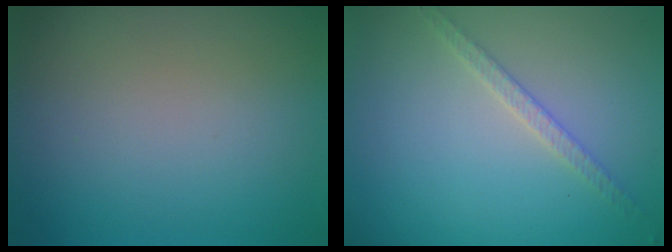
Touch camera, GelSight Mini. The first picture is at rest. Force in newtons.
{"total": 1.9, "press": 1.9, "slide": 0.4}